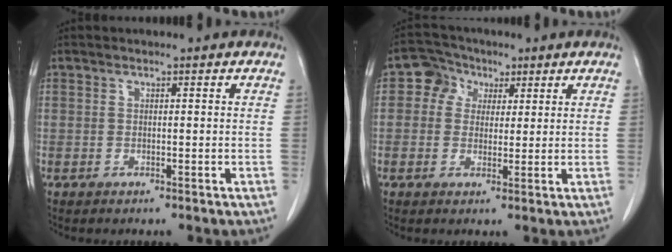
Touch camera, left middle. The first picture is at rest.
{"total": 4.9, "force": [1.8, 4.3, 1.6], "torque": [-0.028, 0.023, 0.031]}